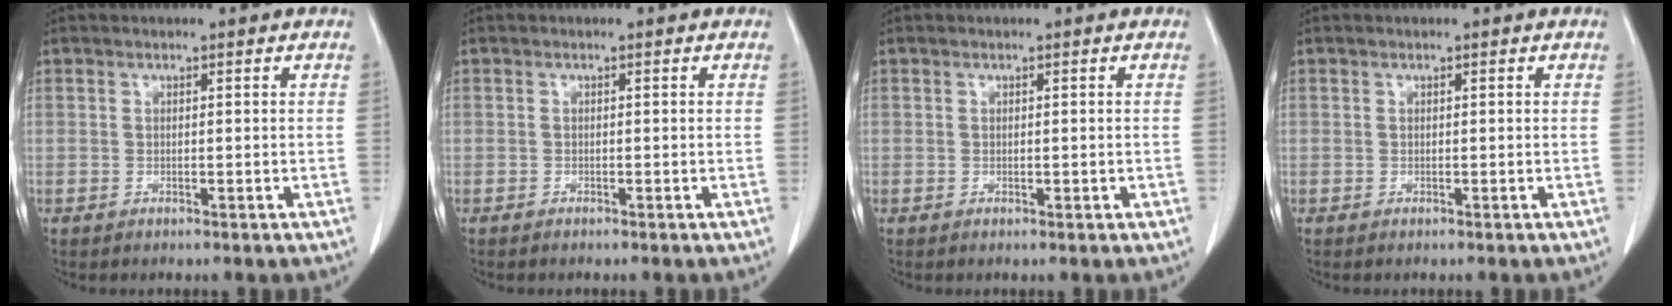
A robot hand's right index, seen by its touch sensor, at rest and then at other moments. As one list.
[{"total": 0.0}, {"total": 0.6, "force": [-0.1, 0.3, 0.5], "torque": [-0.012, 0.002, 0.004]}, {"total": 0.0}]